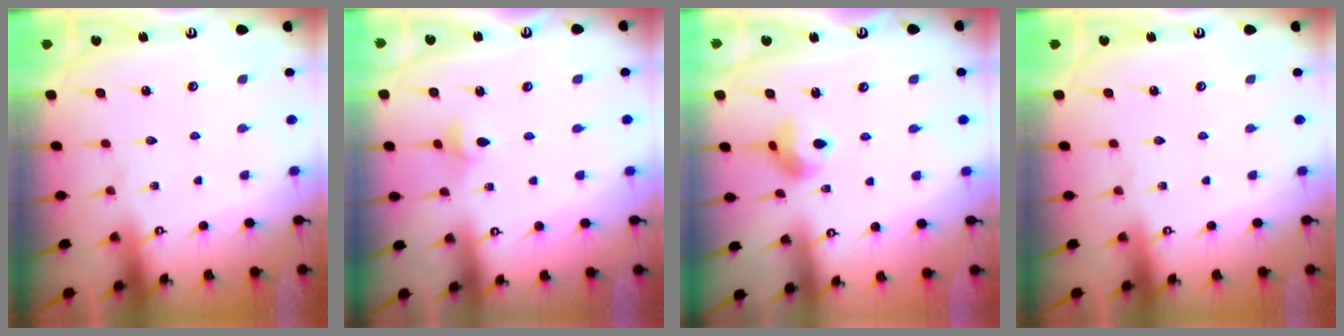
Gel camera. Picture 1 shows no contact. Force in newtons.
{"total": 3.4, "press": 3.3, "slide": 0.6}
{"total": 7.9, "press": 7.9, "slide": 0.4}
{"total": 0.0}